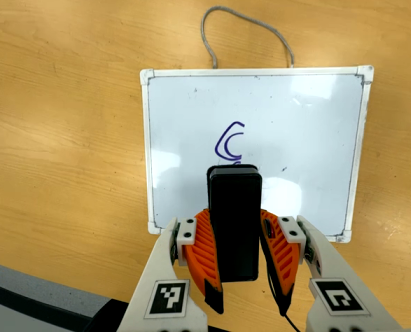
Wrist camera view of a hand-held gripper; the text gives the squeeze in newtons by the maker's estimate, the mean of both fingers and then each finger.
{"total": 7.2, "left": 6.2, "right": 8.3}